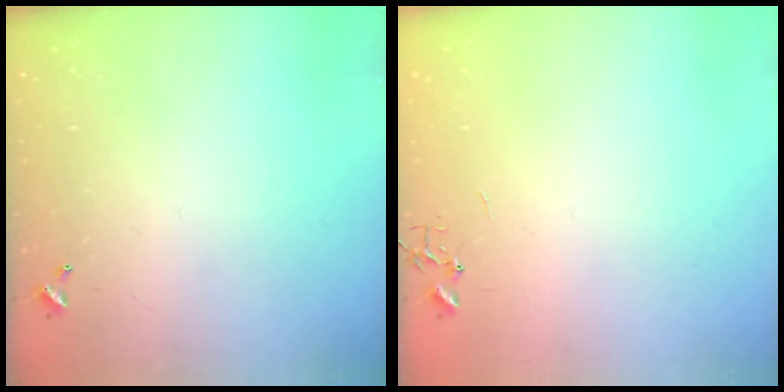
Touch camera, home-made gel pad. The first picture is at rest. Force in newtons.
{"total": 0.0}